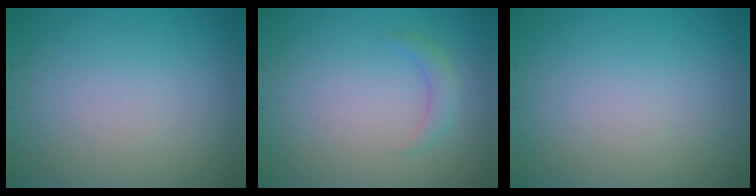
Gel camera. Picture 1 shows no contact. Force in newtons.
{"total": 1.4, "press": 1.4, "slide": 0.0}
{"total": 0.0}